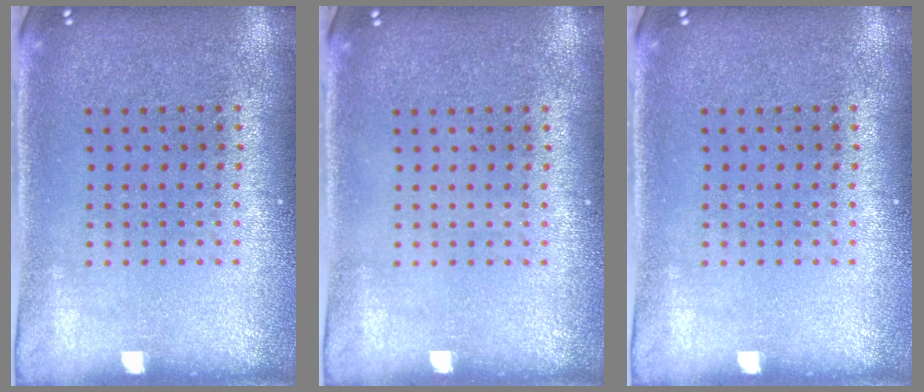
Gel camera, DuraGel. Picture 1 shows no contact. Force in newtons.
{"total": 0.0}
{"total": 0.0}